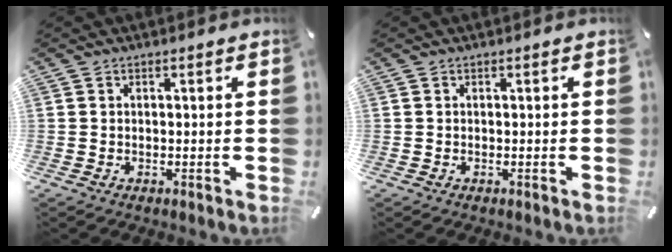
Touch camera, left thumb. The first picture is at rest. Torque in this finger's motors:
{"motor_torque": [0.02, 0.04, 0.03, 0.00, -0.01]}